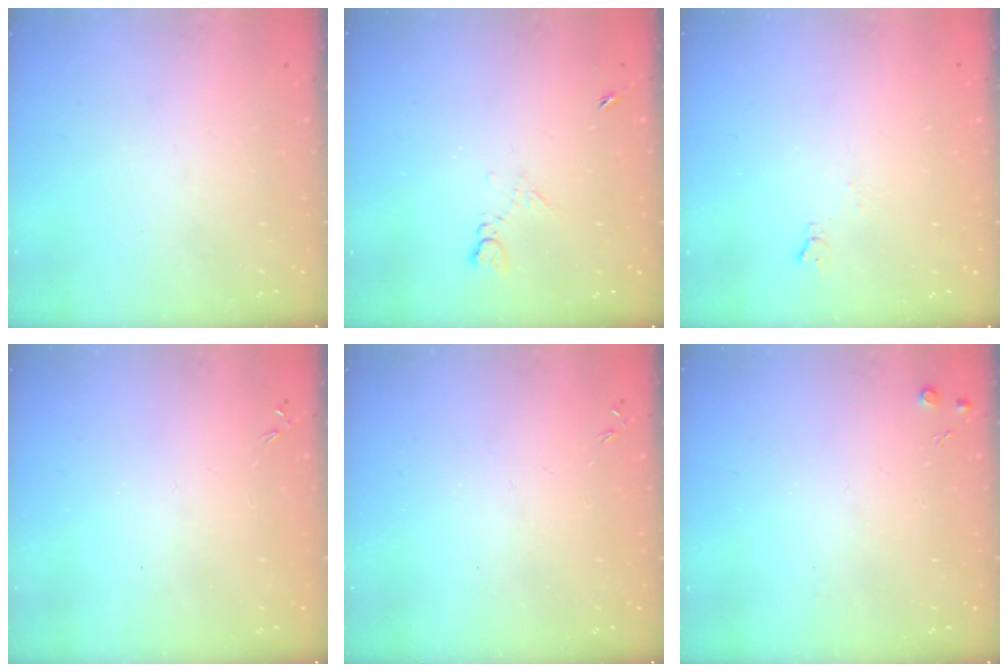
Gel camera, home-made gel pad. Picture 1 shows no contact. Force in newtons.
{"total": 4.2, "press": 4.2, "slide": 0.7}
{"total": 4.2, "press": 4.2, "slide": 0.7}
{"total": 0.0}
{"total": 0.0}
{"total": 4.7, "press": 4.7, "slide": 0.8}